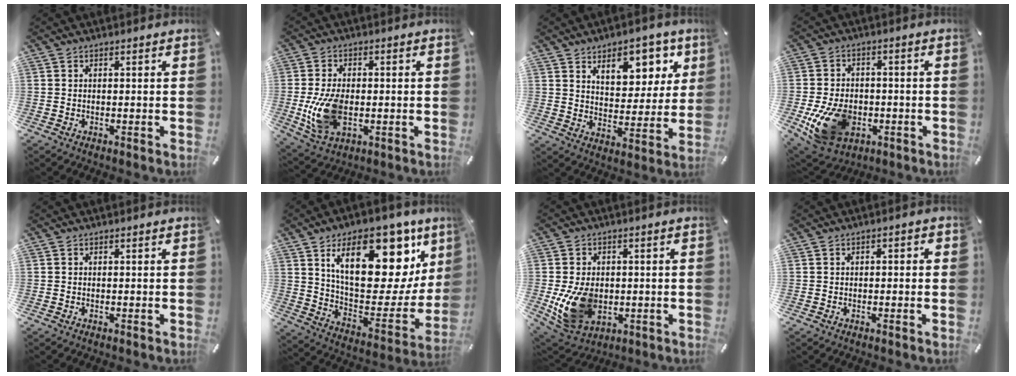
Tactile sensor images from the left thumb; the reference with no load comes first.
{"total": 11.6, "force": [-1.6, 7.2, 8.9], "torque": [-0.196, -0.008, -0.027]}
{"total": 11.1, "force": [6.7, 6.7, 5.7], "torque": [-0.061, -0.042, 0.112]}
{"total": 14.6, "force": [-3.9, 10.8, 9.0], "torque": [-0.182, 0.013, -0.062]}
{"total": 0.0}
{"total": 25.3, "force": [13.3, 12.4, 17.6], "torque": [-0.264, -0.075, 0.224]}
{"total": 12.9, "force": [-1.9, 9.6, 8.4], "torque": [-0.165, 0.000, -0.030]}
{"total": 1.1, "force": [-0.4, 0.7, 0.8], "torque": [-0.013, 0.004, -0.009]}